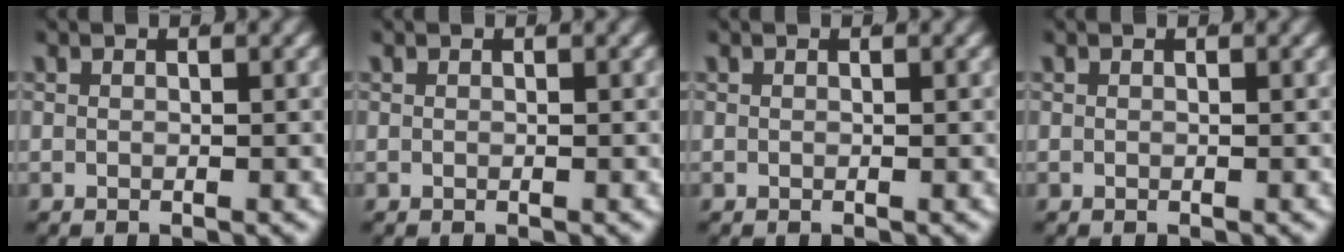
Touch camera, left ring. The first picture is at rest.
{"total": 0.0}
{"total": 0.0}
{"total": 0.0}